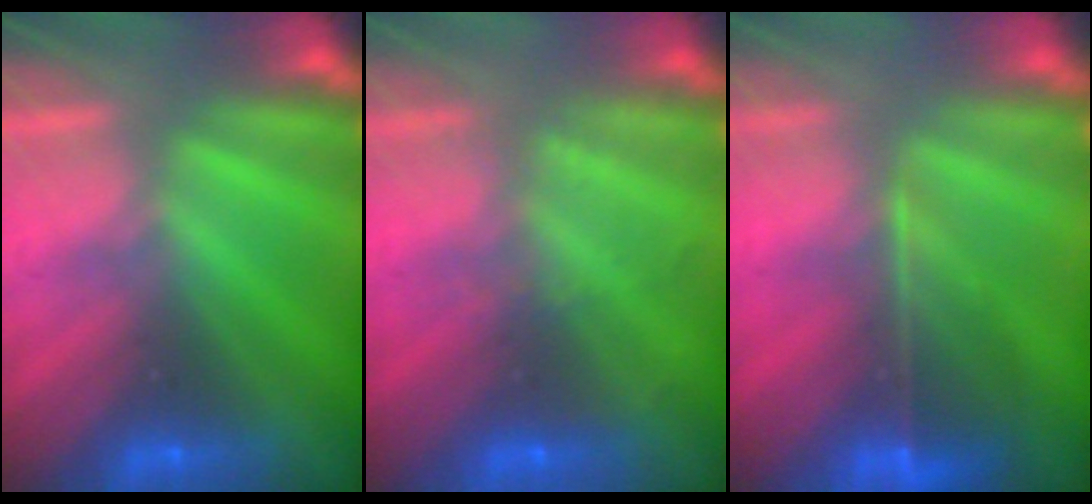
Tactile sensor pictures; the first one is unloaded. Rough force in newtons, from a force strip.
{"total": 1.8}
{"total": 7.4}